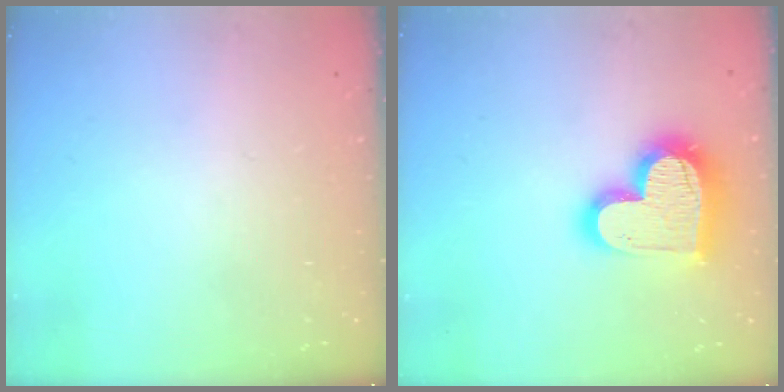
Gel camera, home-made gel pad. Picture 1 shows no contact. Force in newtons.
{"total": 19.1, "press": 19.0, "slide": 1.6}